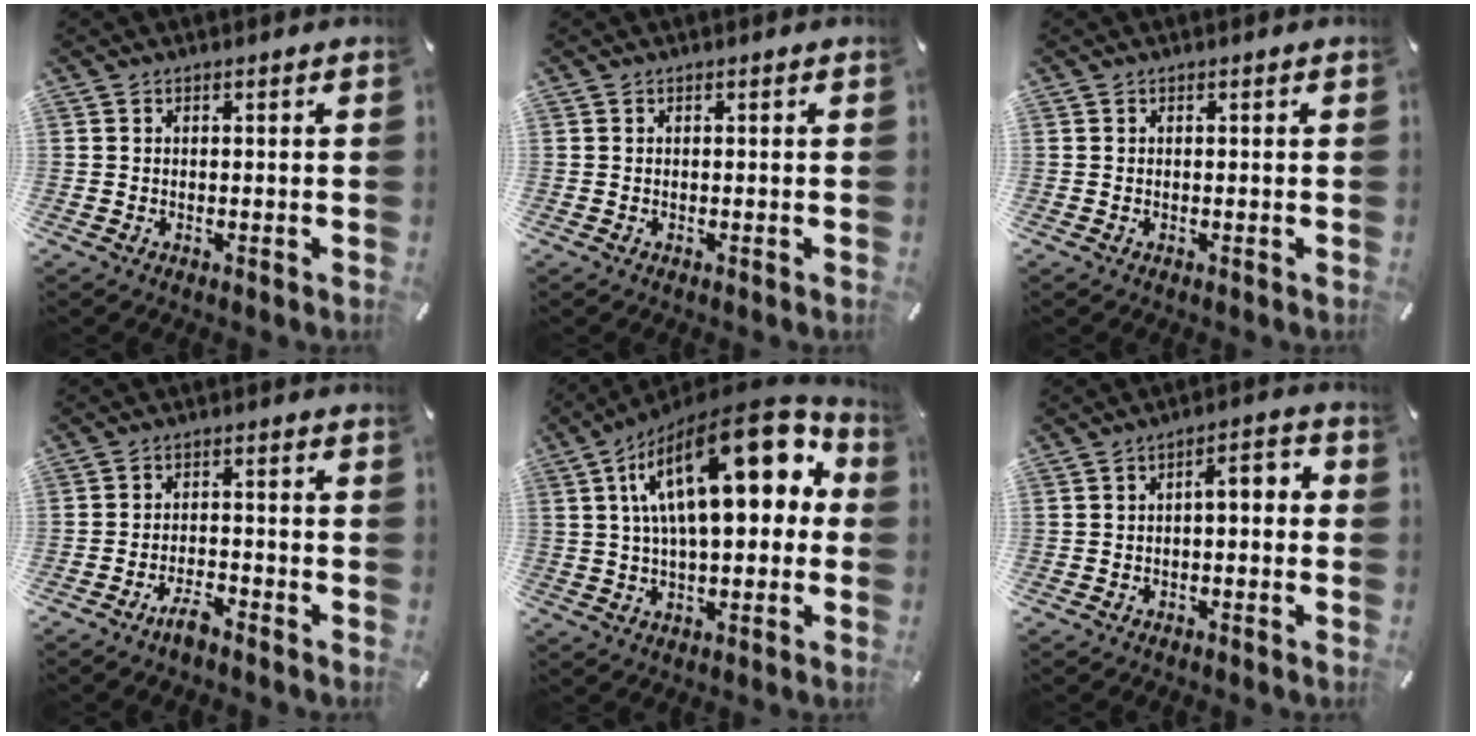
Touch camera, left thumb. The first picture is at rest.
{"total": 0.0}
{"total": 0.0}
{"total": 4.4, "force": [-3.7, 0.9, 2.2], "torque": [-0.050, 0.014, -0.073]}
{"total": 22.9, "force": [7.5, 9.8, 19.3], "torque": [-0.305, -0.035, 0.119]}
{"total": 4.7, "force": [-1.4, 2.2, 3.8], "torque": [-0.062, 0.016, -0.033]}